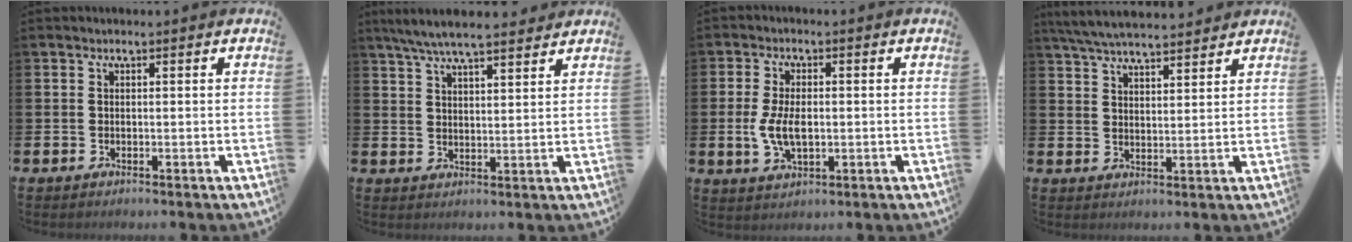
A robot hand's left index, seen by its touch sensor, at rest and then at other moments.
{"total": 6.7, "force": [6.2, 0.8, 2.3], "torque": [-0.056, -0.020, 0.113]}
{"total": 5.3, "force": [-0.2, 2.9, 4.5], "torque": [-0.092, 0.001, -0.009]}
{"total": 5.9, "force": [5.7, 0.7, 1.2], "torque": [-0.044, -0.022, 0.105]}